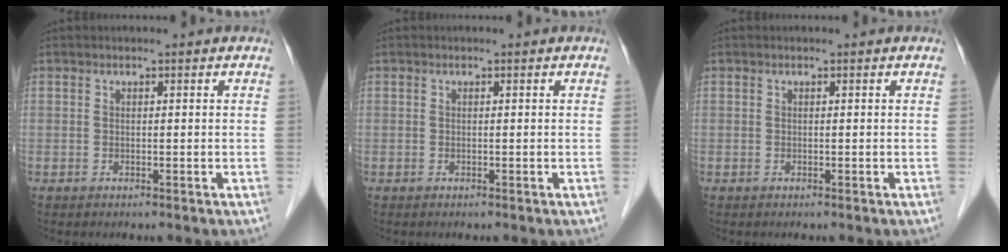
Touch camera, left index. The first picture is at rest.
{"total": 0.0}
{"total": 0.0}